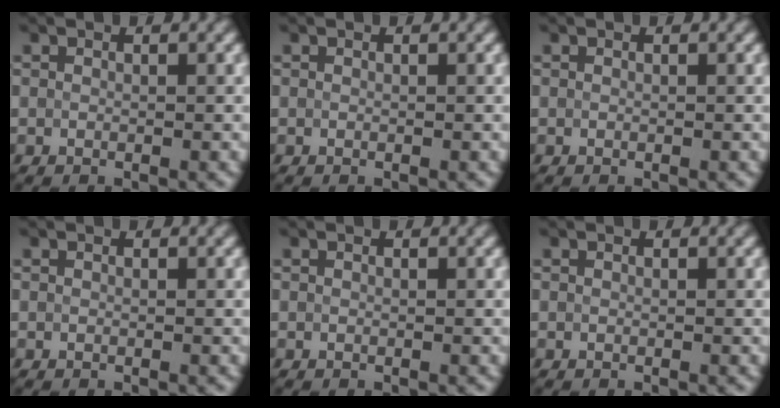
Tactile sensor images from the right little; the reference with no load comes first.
{"total": 0.0}
{"total": 0.0}
{"total": 0.0}
{"total": 0.0}
{"total": 0.0}